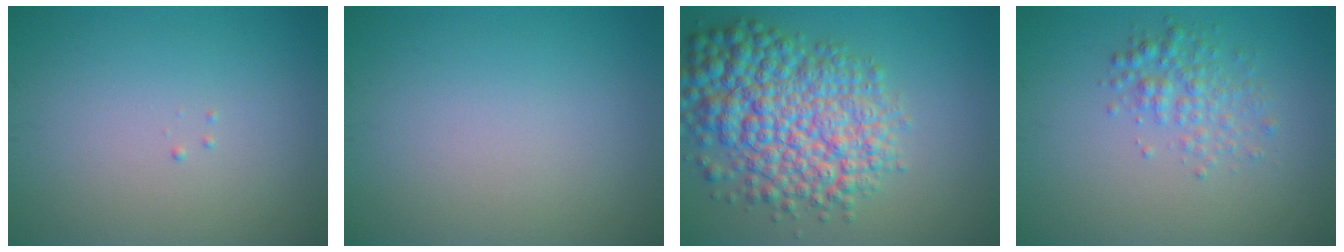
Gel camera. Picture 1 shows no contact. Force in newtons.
{"total": 0.0}
{"total": 9.8, "press": 9.8, "slide": 0.3}
{"total": 2.5, "press": 2.5, "slide": 0.1}